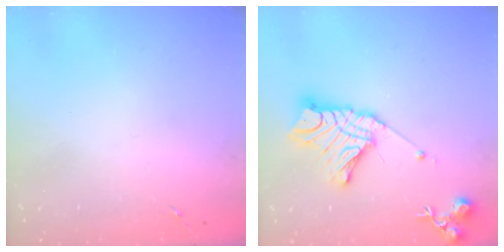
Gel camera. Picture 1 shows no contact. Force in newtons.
{"total": 17.0, "press": 16.9, "slide": 1.3}